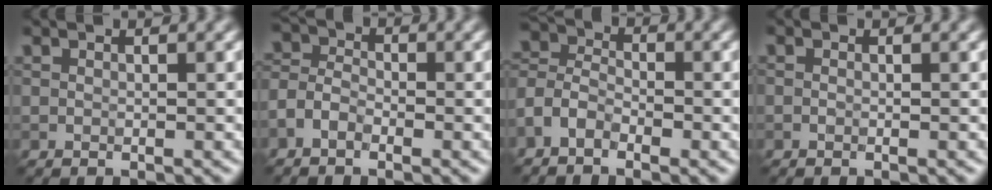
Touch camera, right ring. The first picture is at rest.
{"total": 2.6, "force": [-1.3, 1.6, 1.6], "torque": [-0.036, 0.004, -0.033]}
{"total": 3.8, "force": [-2.2, 2.3, 2.1], "torque": [-0.050, 0.006, -0.054]}
{"total": 0.0}